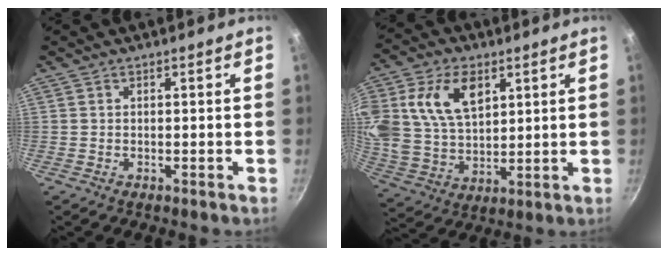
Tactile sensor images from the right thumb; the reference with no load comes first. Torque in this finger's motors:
{"motor_torque": [0.91, 1.01, 1.21, 0.58, 0.54]}